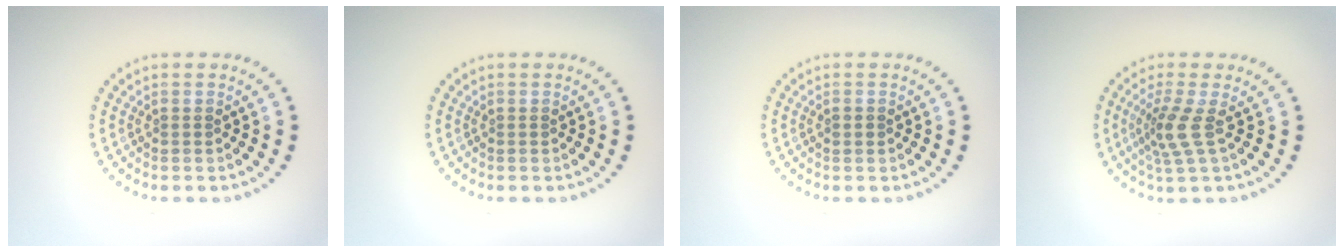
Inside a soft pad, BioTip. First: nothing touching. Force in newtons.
{"total": 0.0}
{"total": 0.8, "press": 0.8, "slide": 0.0}
{"total": 2.8, "press": 2.0, "slide": 1.9}